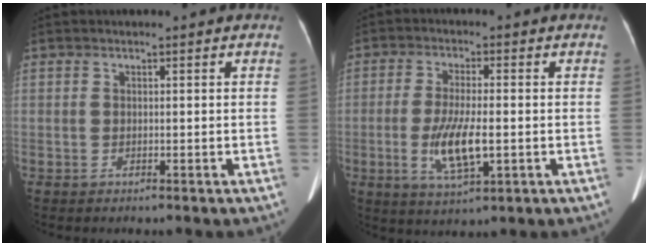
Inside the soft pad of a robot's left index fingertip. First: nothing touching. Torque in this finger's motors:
{"motor_torque": [0.98, 0.27, 0.15, 0.15]}